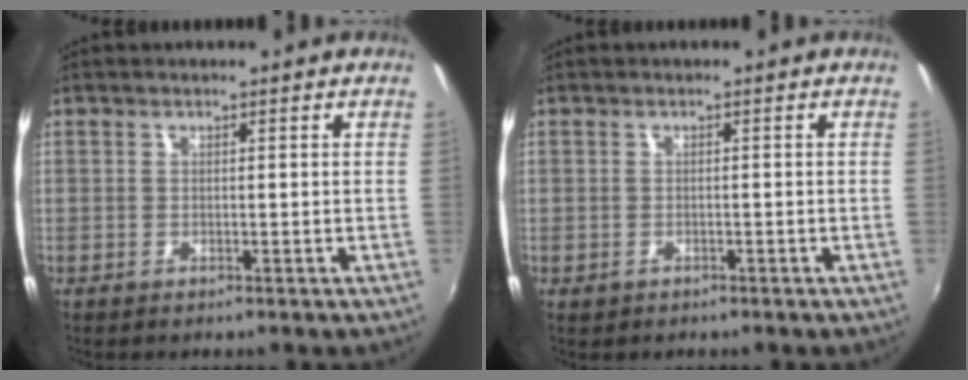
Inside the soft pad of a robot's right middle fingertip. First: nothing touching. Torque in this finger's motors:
{"motor_torque": [-0.33, -0.01, 0.04, -0.01]}